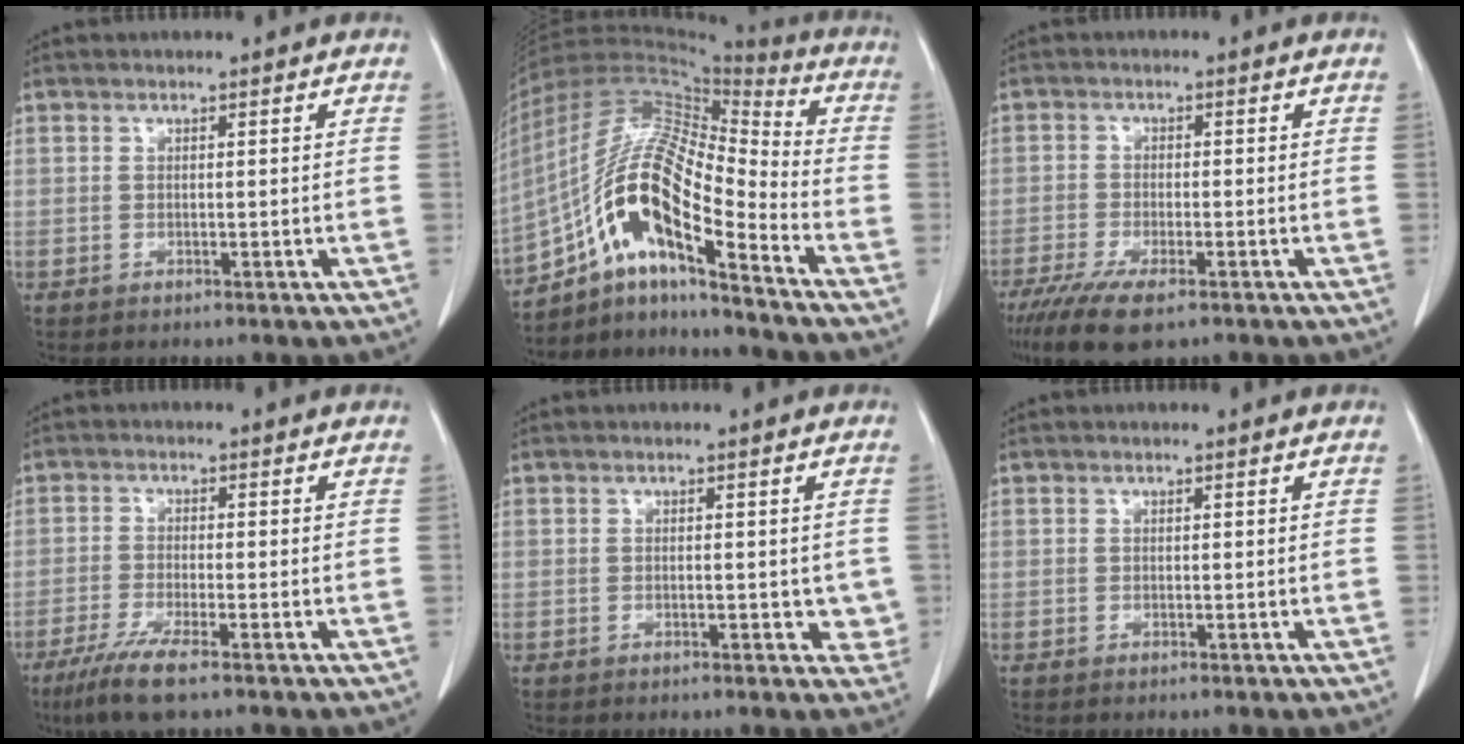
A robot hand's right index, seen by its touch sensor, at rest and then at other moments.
{"total": 18.2, "force": [-9.5, 3.8, 15.0], "torque": [-0.299, 0.021, -0.168]}
{"total": 7.9, "force": [-5.3, 2.3, 5.4], "torque": [-0.094, -0.017, -0.089]}
{"total": 6.3, "force": [-4.2, 0.4, 4.8], "torque": [-0.095, -0.018, -0.077]}
{"total": 2.7, "force": [-0.2, 1.6, 2.2], "torque": [-0.011, 0.000, -0.003]}
{"total": 0.0}